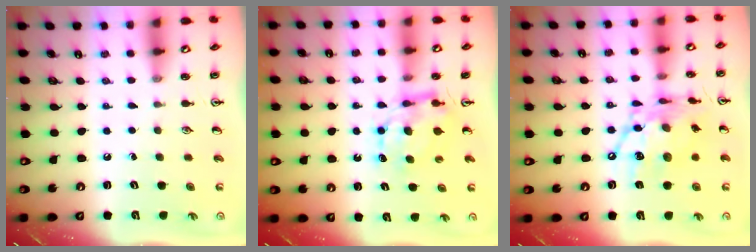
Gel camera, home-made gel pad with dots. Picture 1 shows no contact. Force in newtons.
{"total": 7.0, "press": 6.9, "slide": 0.6}
{"total": 15.4, "press": 15.4, "slide": 1.2}